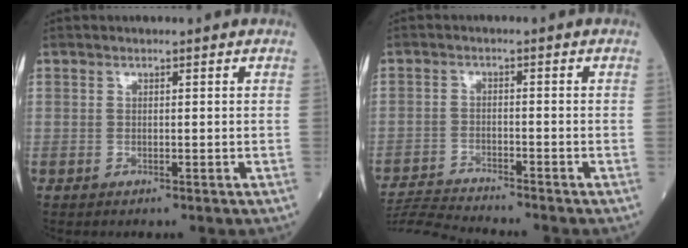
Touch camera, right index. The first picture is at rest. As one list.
[{"total": 7.4, "force": [-7.2, -1.5, 0.8], "torque": [-0.016, -0.010, -0.130]}]